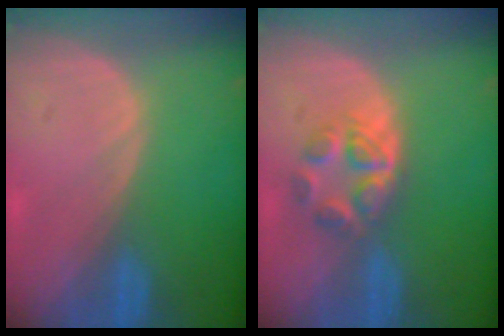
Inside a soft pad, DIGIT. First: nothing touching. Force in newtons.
{"total": 5.0, "press": 4.8, "slide": 1.3}